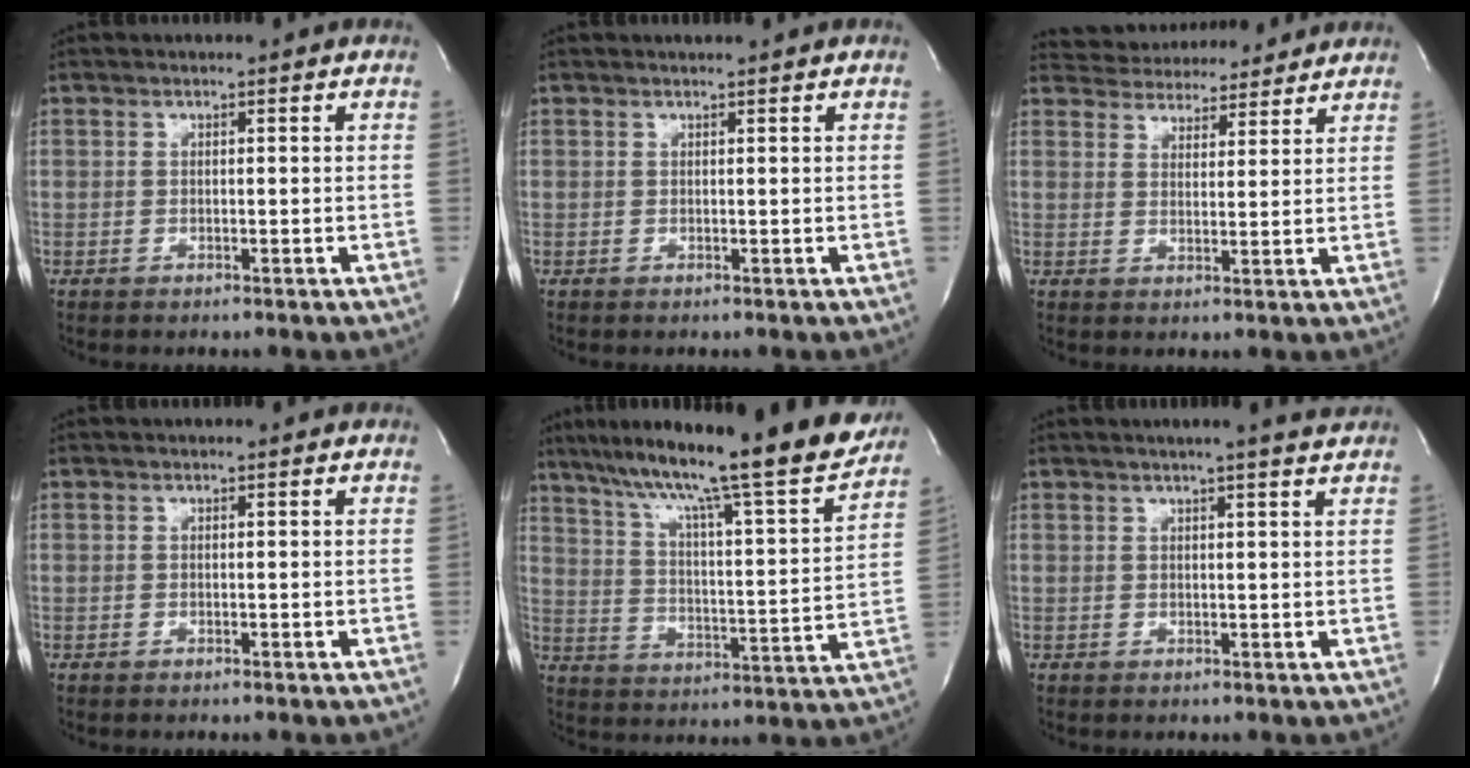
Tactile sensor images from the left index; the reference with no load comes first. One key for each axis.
{"total": 0.8, "fx": 0.7, "fy": -0.3, "fz": 0.3, "tx": -0.008, "ty": -0.003, "tz": 0.016}
{"total": 10.7, "fx": 10.1, "fy": 2.9, "fz": 2.0, "tx": -0.028, "ty": 0.013, "tz": 0.141}
{"total": 0.0}
{"total": 24.1, "fx": 20.5, "fy": 0.9, "fz": 12.6, "tx": -0.215, "ty": -0.035, "tz": 0.290}
{"total": 5.4, "fx": 4.5, "fy": -0.8, "fz": 2.8, "tx": -0.044, "ty": -0.001, "tz": 0.049}